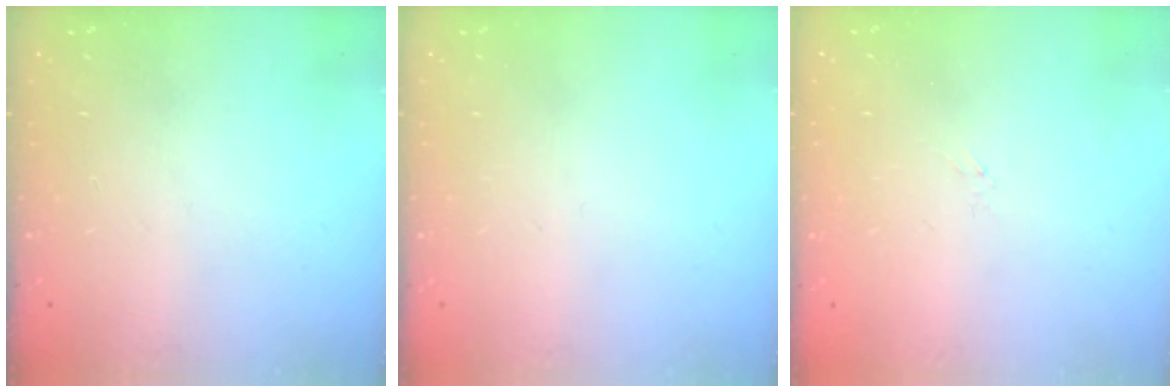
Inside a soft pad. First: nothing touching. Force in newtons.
{"total": 0.0}
{"total": 1.5, "press": 1.4, "slide": 0.3}